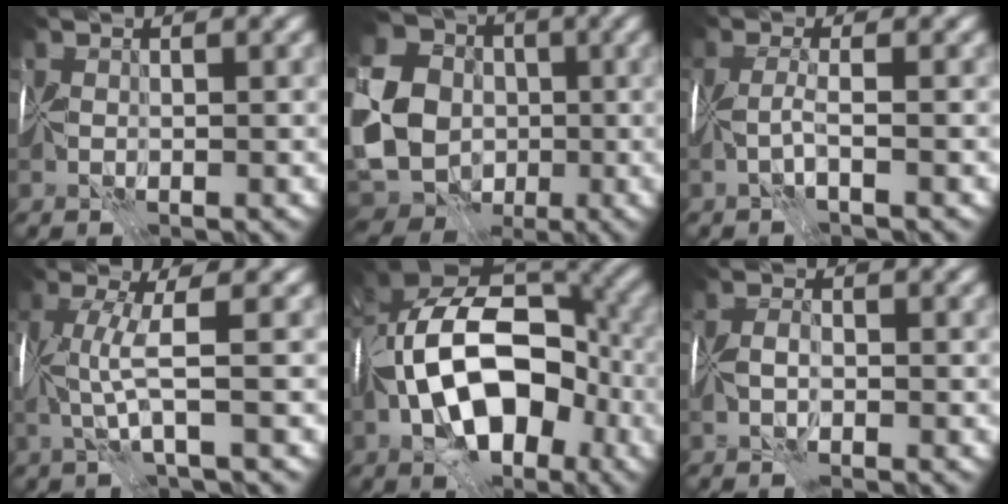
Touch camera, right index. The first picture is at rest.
{"total": 13.2, "force": [-2.4, 11.5, 6.0], "torque": [-0.165, -0.011, -0.043]}
{"total": 1.6, "force": [-0.4, -0.2, 1.5], "torque": [-0.035, -0.001, -0.013]}
{"total": 3.1, "force": [0.0, 0.0, 3.1], "torque": [-0.071, 0.005, 0.003]}
{"total": 15.4, "force": [-3.3, 9.0, 12.1], "torque": [-0.173, 0.024, -0.057]}
{"total": 1.6, "force": [-0.7, 0.9, 1.2], "torque": [-0.012, 0.008, -0.011]}